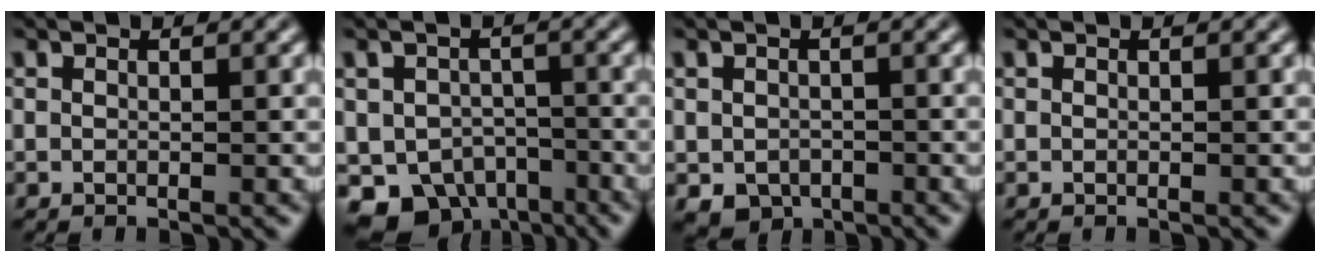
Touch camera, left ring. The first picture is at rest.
{"total": 6.5, "force": [-3.5, 4.7, 2.8], "torque": [-0.038, -0.019, -0.055]}
{"total": 2.6, "force": [-1.1, 2.0, 1.2], "torque": [-0.021, -0.010, -0.019]}
{"total": 0.0}